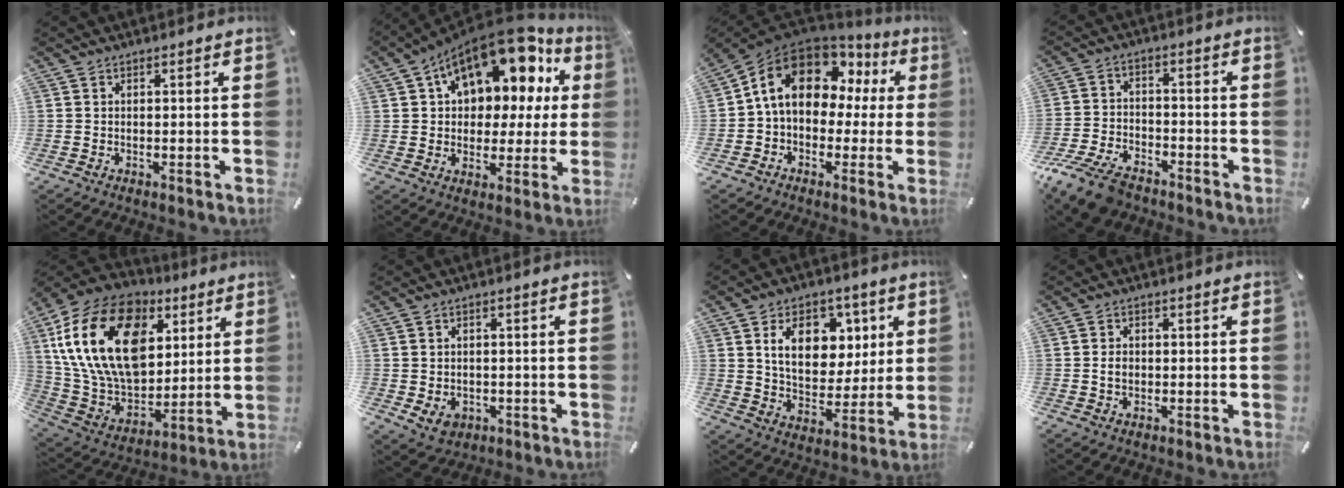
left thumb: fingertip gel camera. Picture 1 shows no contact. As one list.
[{"total": 16.9, "force": [10.3, 9.5, 9.5], "torque": [-0.153, -0.077, 0.178]}, {"total": 14.3, "force": [5.7, 9.8, 8.6], "torque": [-0.165, -0.024, 0.102]}, {"total": 10.3, "force": [-7.8, 4.9, 4.7], "torque": [-0.098, 0.036, -0.148]}, {"total": 24.6, "force": [7.9, 16.9, 16.1], "torque": [-0.333, -0.027, 0.140]}, {"total": 4.2, "force": [-1.1, 3.5, 2.1], "torque": [-0.040, -0.001, -0.021]}, {"total": 14.2, "force": [5.5, 10.3, 8.1], "torque": [-0.120, -0.014, 0.099]}, {"total": 2.2, "force": [-0.2, 1.6, 1.5], "torque": [-0.029, 0.005, -0.005]}]